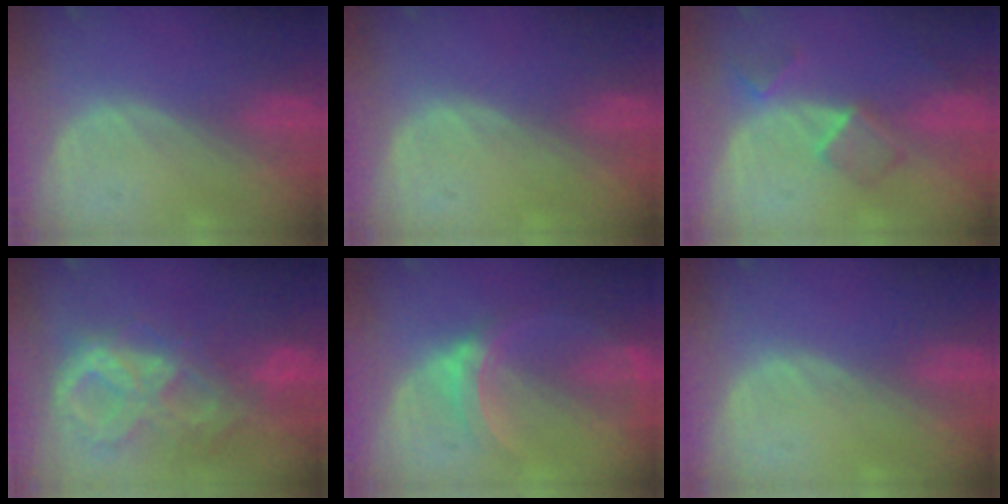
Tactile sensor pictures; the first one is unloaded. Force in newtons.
{"total": 0.5, "press": 0.0, "slide": 0.5}
{"total": 5.3, "press": 4.5, "slide": 2.8}
{"total": 10.5, "press": 8.8, "slide": 5.7}
{"total": 5.9, "press": 5.7, "slide": 1.6}
{"total": 0.0}